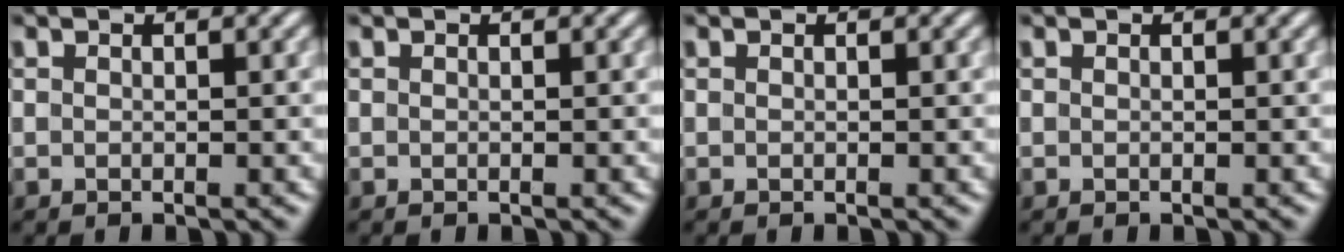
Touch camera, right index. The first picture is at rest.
{"total": 0.0}
{"total": 0.8, "force": [-0.2, -0.8, -0.3], "torque": [0.011, -0.010, 0.005]}
{"total": 0.0}